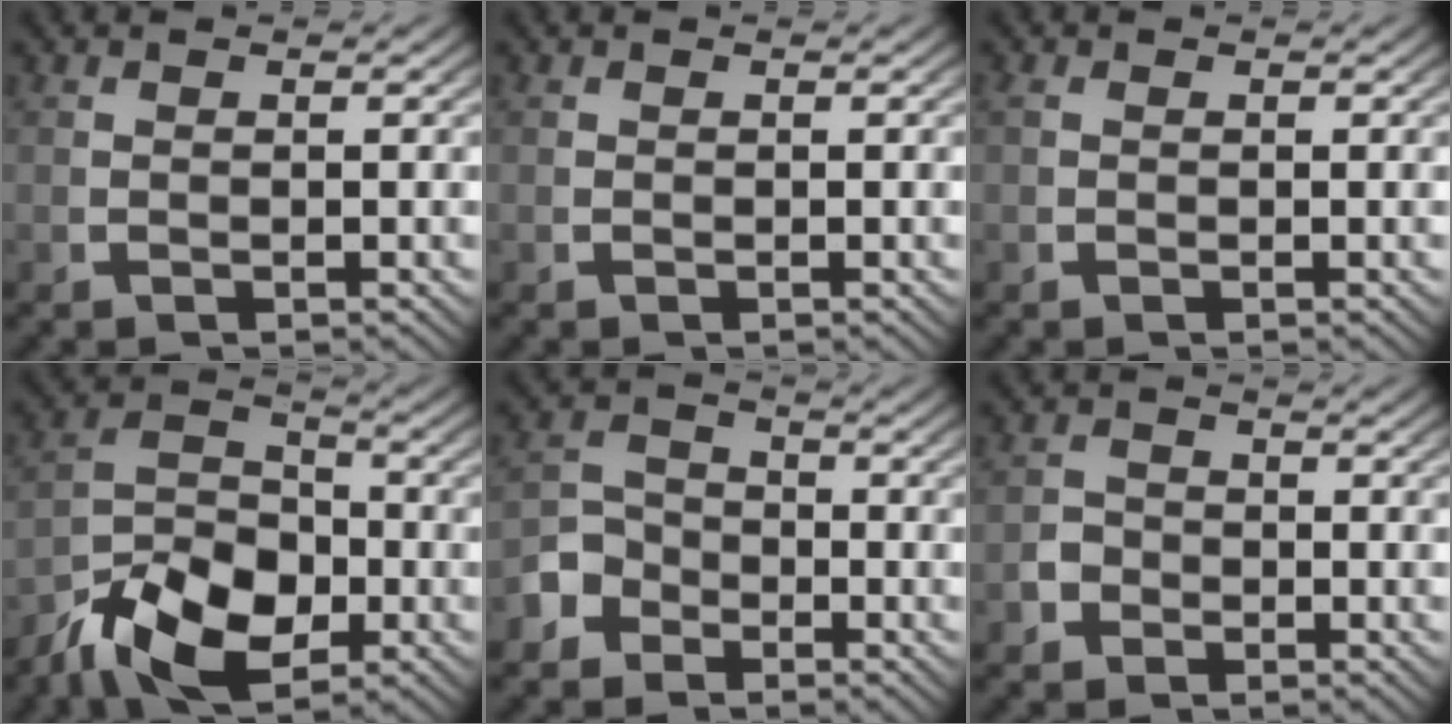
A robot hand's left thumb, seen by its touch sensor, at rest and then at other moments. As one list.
[{"total": 0.0}, {"total": 0.5, "force": [0.1, 0.4, 0.3], "torque": [-0.011, -0.003, 0.005]}, {"total": 9.3, "force": [-2.9, 6.1, 6.3], "torque": [-0.108, -0.028, -0.047]}, {"total": 4.3, "force": [-2.3, 3.4, 1.3], "torque": [-0.017, -0.012, -0.040]}, {"total": 2.0, "force": [-0.9, 1.7, 0.4], "torque": [-0.001, -0.003, -0.022]}]